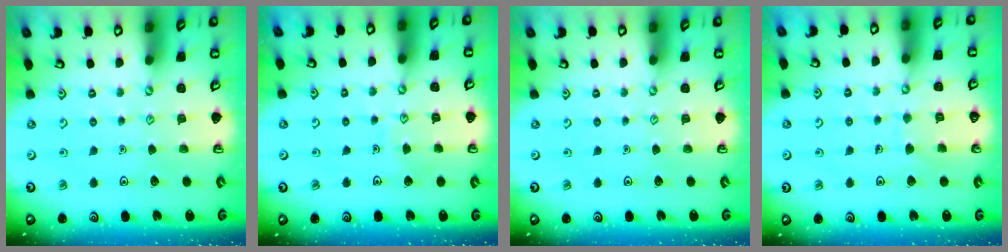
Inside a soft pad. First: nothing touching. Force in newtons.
{"total": 5.1, "press": 5.1, "slide": 0.6}
{"total": 0.0}
{"total": 6.1, "press": 6.1, "slide": 0.5}